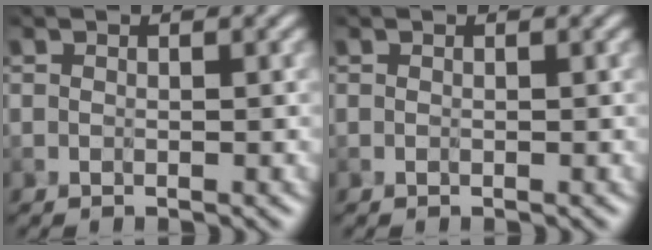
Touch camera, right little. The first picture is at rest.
{"total": 0.0}